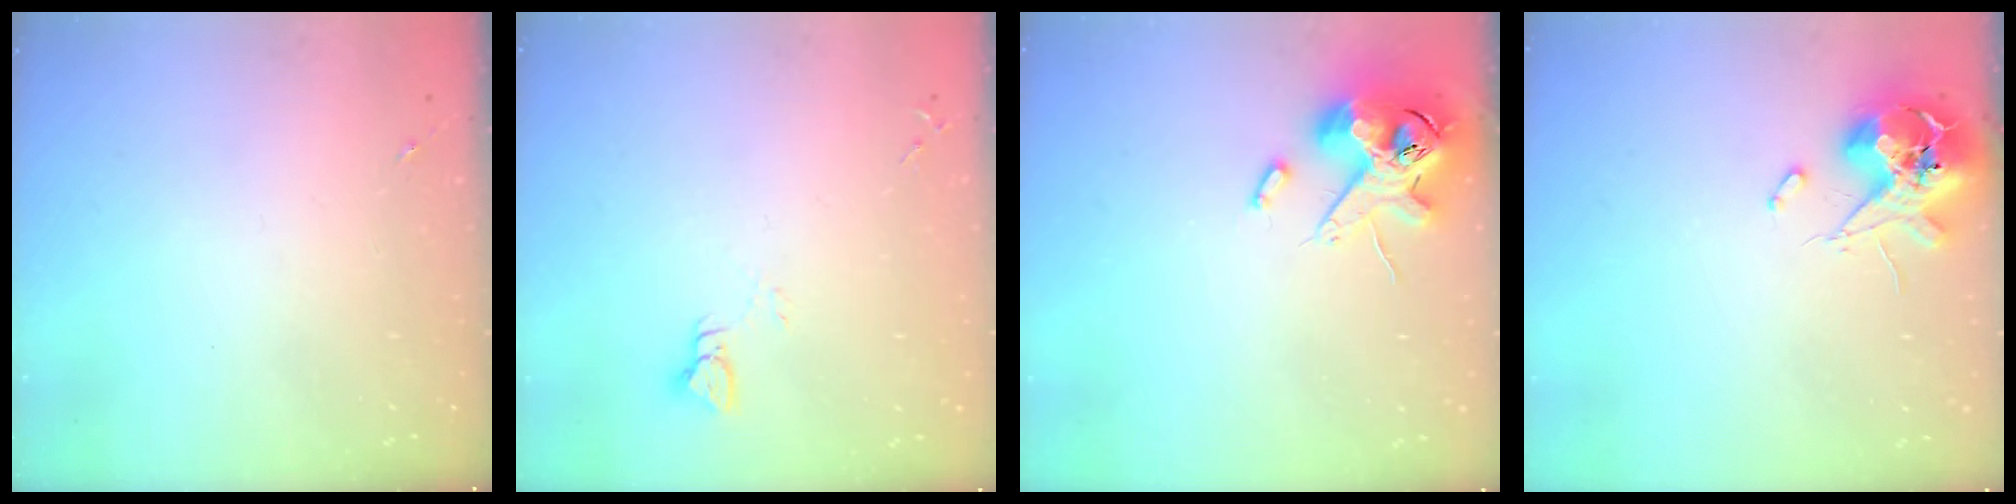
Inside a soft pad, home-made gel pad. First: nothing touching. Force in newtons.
{"total": 2.9, "press": 2.9, "slide": 0.2}
{"total": 14.5, "press": 14.3, "slide": 2.4}
{"total": 12.4, "press": 12.3, "slide": 1.9}